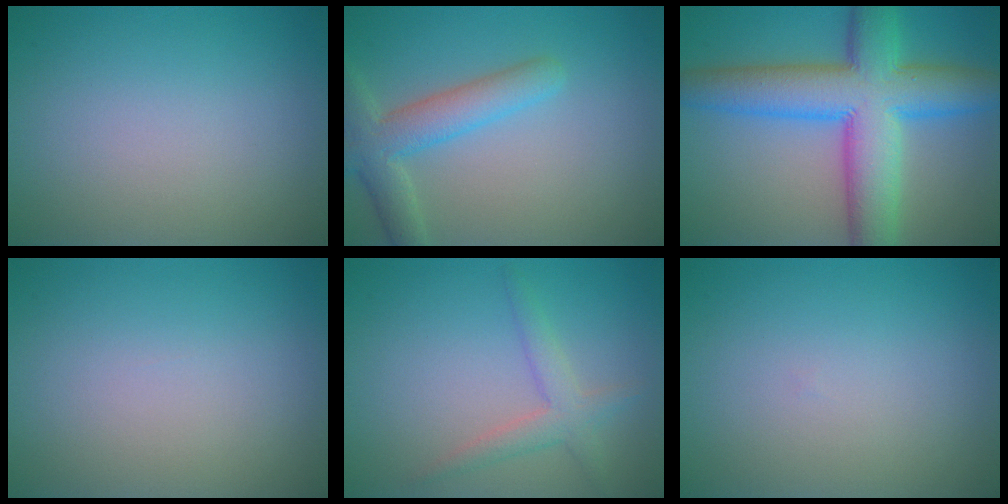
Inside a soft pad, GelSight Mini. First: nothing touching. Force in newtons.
{"total": 4.3, "press": 4.3, "slide": 0.3}
{"total": 11.0, "press": 11.0, "slide": 0.2}
{"total": 0.0}
{"total": 2.4, "press": 2.4, "slide": 0.1}
{"total": 0.0}